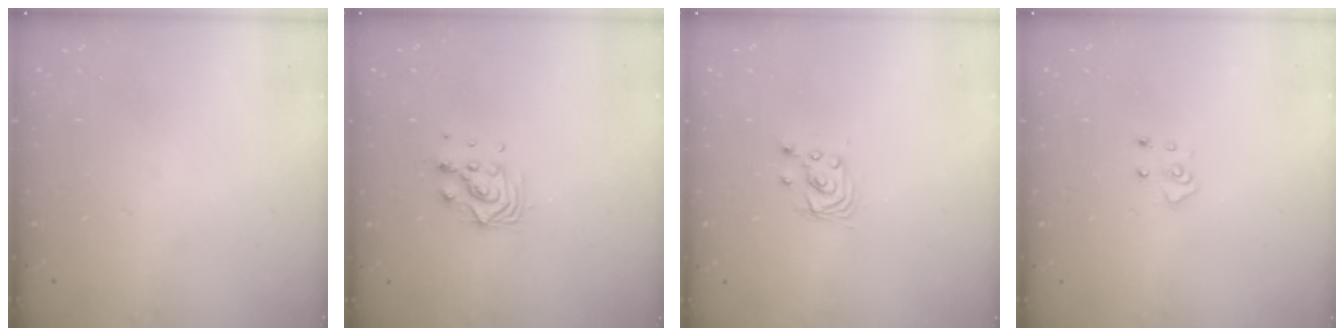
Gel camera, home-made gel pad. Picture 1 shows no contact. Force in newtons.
{"total": 7.8, "press": 7.8, "slide": 0.7}
{"total": 2.9, "press": 2.9, "slide": 0.2}
{"total": 4.9, "press": 4.8, "slide": 0.4}